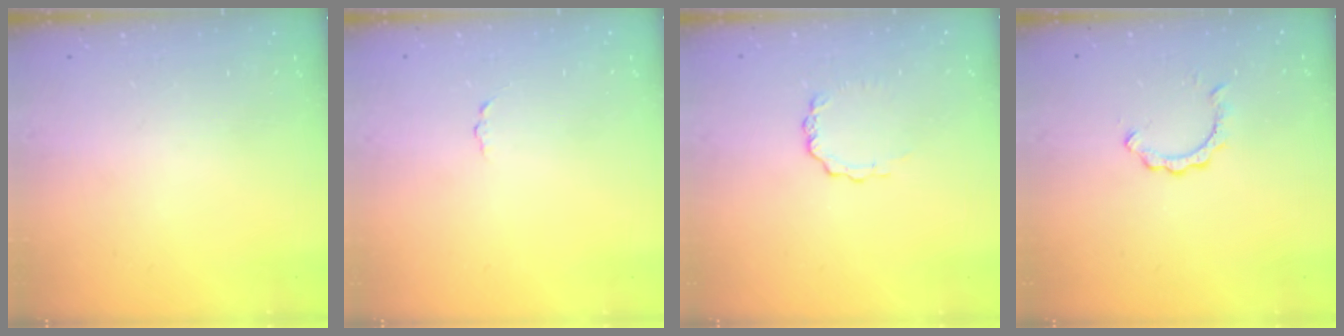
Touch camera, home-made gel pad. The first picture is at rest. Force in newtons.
{"total": 1.6, "press": 1.6, "slide": 0.1}
{"total": 3.8, "press": 3.8, "slide": 0.3}
{"total": 2.3, "press": 2.3, "slide": 0.3}